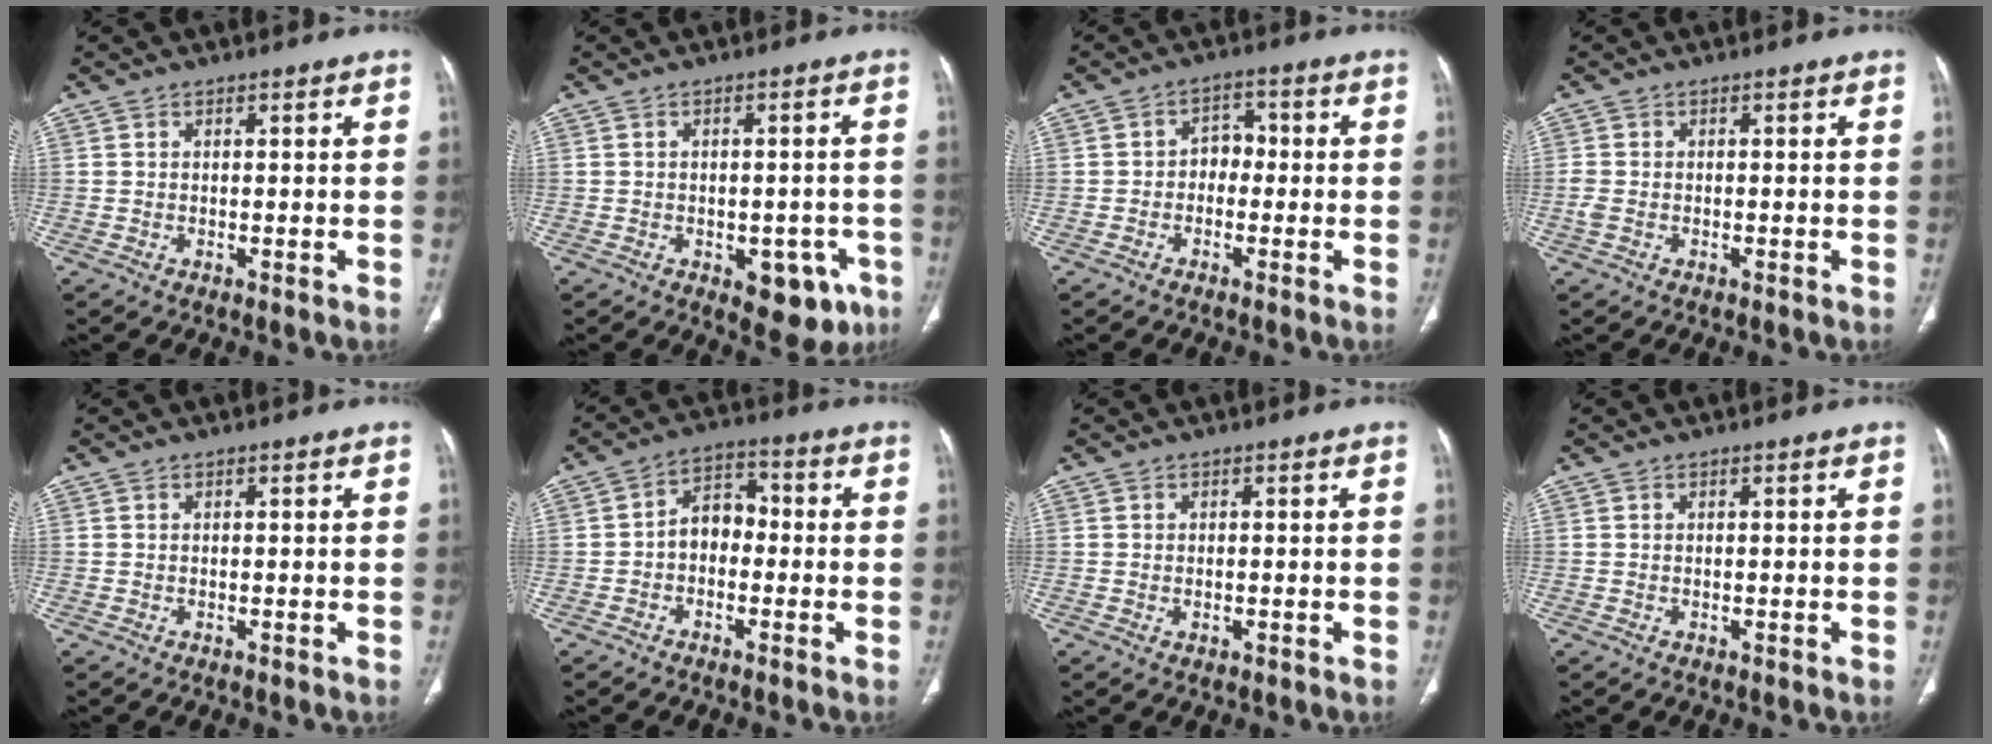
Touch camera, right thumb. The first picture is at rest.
{"total": 9.2, "force": [-4.2, 5.2, 6.3], "torque": [-0.040, 0.013, -0.045]}
{"total": 3.7, "force": [-0.8, 2.9, 2.2], "torque": [-0.014, 0.022, -0.026]}
{"total": 1.7, "force": [-0.5, 1.1, 1.1], "torque": [-0.035, -0.002, -0.012]}
{"total": 0.0}
{"total": 6.3, "force": [-1.1, 4.6, 4.2], "torque": [-0.045, 0.031, -0.034]}
{"total": 0.9, "force": [-0.2, 0.5, 0.7], "torque": [-0.015, 0.004, 0.000]}
{"total": 0.0}